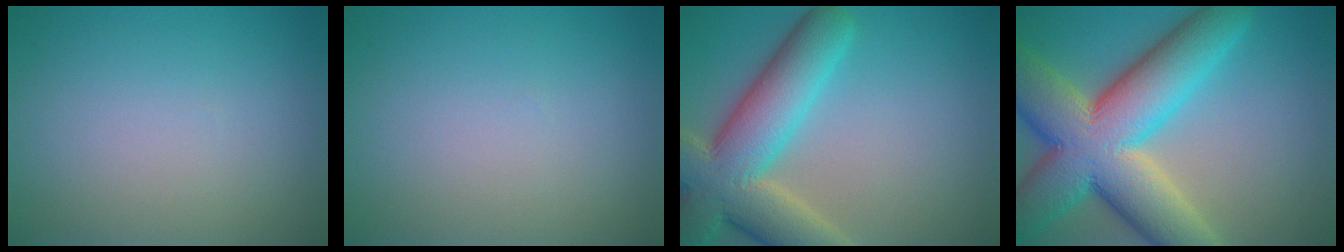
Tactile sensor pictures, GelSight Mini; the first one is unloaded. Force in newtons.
{"total": 0.0}
{"total": 10.5, "press": 10.5, "slide": 0.7}
{"total": 14.6, "press": 14.5, "slide": 0.7}